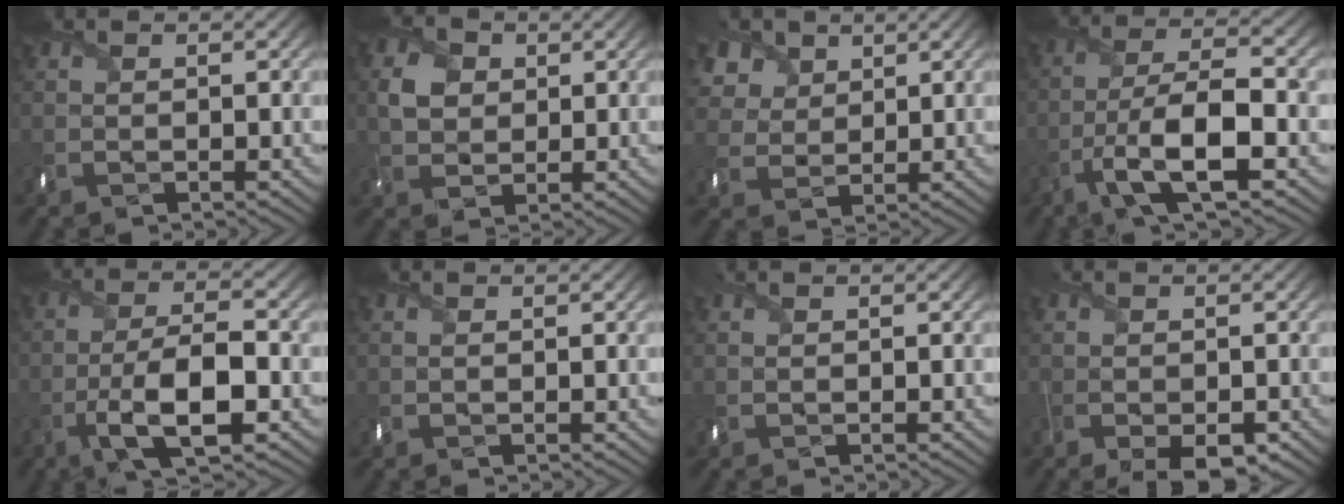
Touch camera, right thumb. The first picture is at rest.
{"total": 3.8, "force": [1.0, 3.1, 2.0], "torque": [-0.047, 0.003, 0.016]}
{"total": 6.7, "force": [3.7, 4.7, 2.9], "torque": [-0.101, 0.014, 0.063]}
{"total": 9.4, "force": [-4.4, 2.4, 7.9], "torque": [-0.148, 0.002, -0.094]}
{"total": 8.7, "force": [-3.7, 2.7, 7.5], "torque": [-0.136, 0.000, -0.072]}
{"total": 0.7, "force": [0.0, 0.3, 0.6], "torque": [-0.010, 0.001, 0.001]}
{"total": 0.0}
{"total": 4.1, "force": [-2.3, 2.0, 2.7], "torque": [-0.059, -0.013, -0.040]}